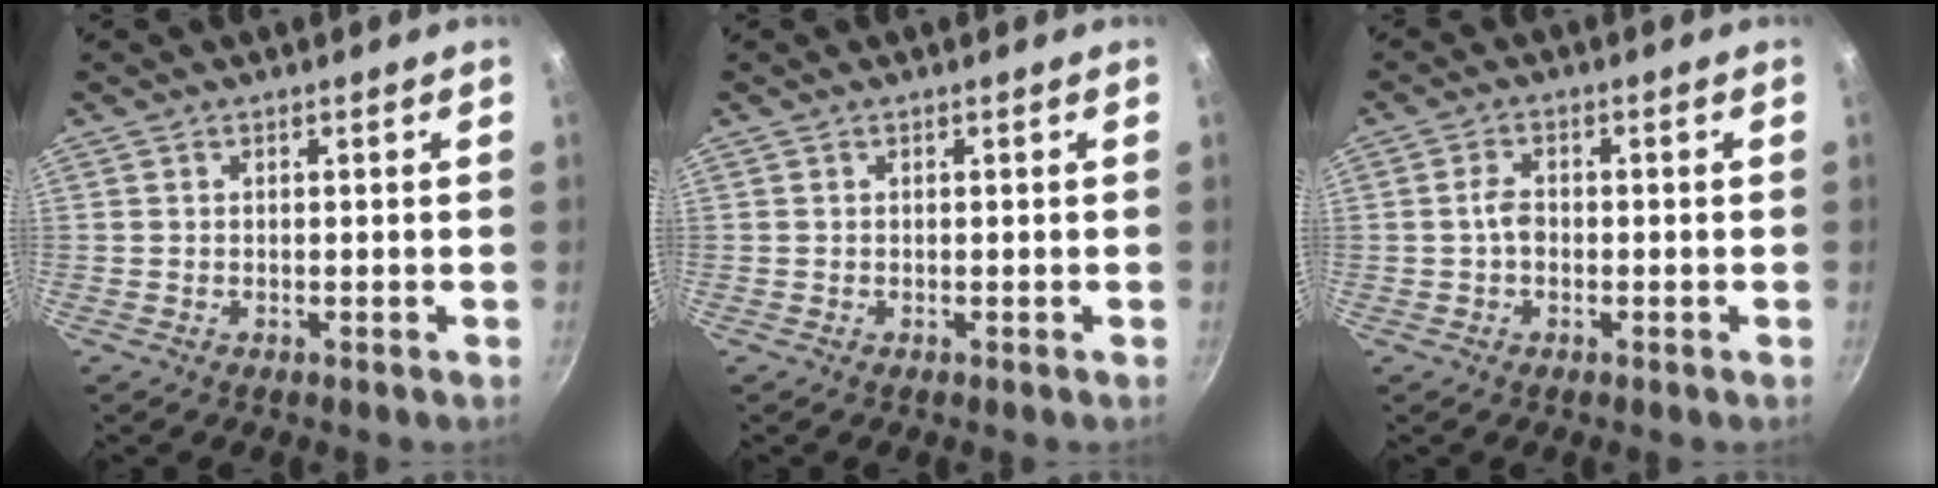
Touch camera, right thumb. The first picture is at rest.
{"total": 0.0}
{"total": 2.9, "force": [-0.3, 2.0, 2.1], "torque": [-0.033, 0.011, -0.009]}